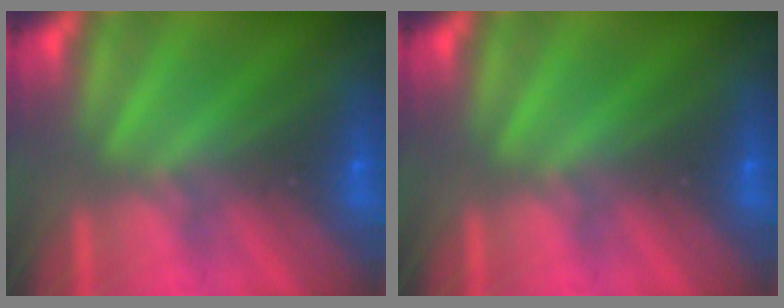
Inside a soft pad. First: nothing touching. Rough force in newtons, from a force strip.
{"total": 0.0}